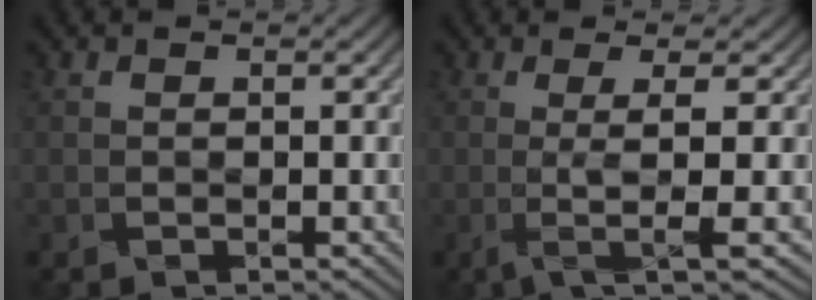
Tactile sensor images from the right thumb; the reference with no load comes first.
{"total": 5.0, "force": [-0.1, 0.6, 5.0], "torque": [-0.093, 0.005, 0.001]}